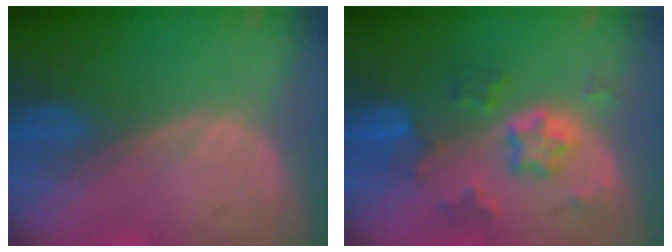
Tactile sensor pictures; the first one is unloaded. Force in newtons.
{"total": 7.5, "press": 6.6, "slide": 3.6}